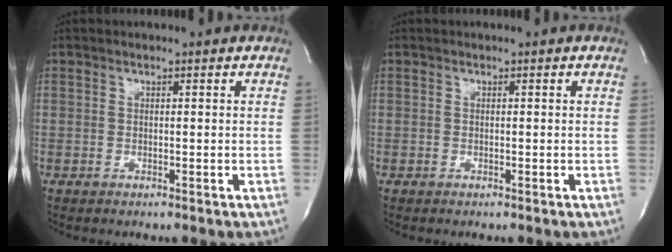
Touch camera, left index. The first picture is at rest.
{"total": 0.0}